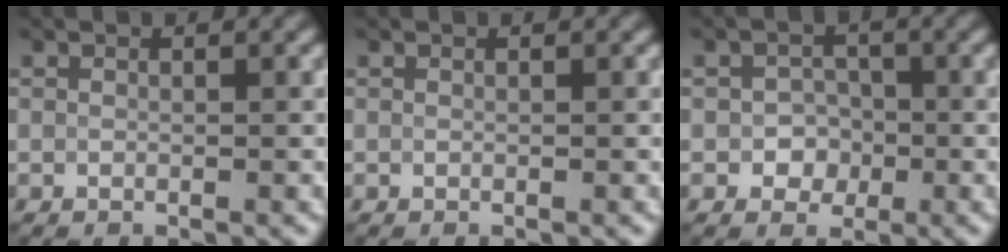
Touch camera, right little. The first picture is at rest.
{"total": 0.0}
{"total": 2.5, "force": [-0.7, 2.2, 1.1], "torque": [-0.007, 0.001, -0.019]}